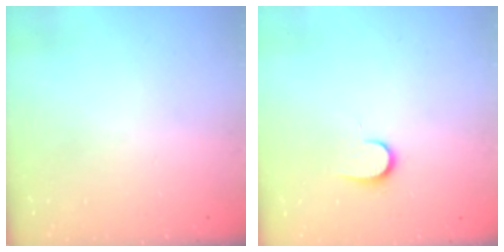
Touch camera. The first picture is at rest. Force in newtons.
{"total": 6.7, "press": 6.6, "slide": 0.7}